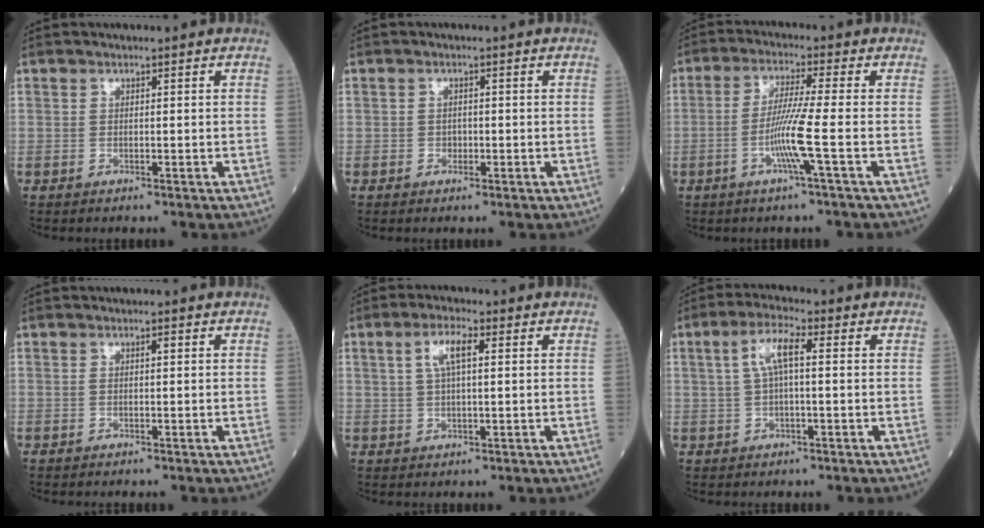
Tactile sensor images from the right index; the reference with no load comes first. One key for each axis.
{"total": 1.1, "fx": -0.4, "fy": 1.0, "fz": 0.5, "tx": -0.004, "ty": 0.004, "tz": -0.005}
{"total": 7.0, "fx": -2.1, "fy": -1.3, "fz": 6.5, "tx": -0.129, "ty": -0.009, "tz": -0.046}
{"total": 0.7, "fx": 0.2, "fy": 0.1, "fz": 0.7, "tx": -0.013, "ty": 0.002, "tz": 0.003}
{"total": 4.6, "fx": 1.5, "fy": 1.0, "fz": 4.2, "tx": -0.088, "ty": 0.012, "tz": 0.031}
{"total": 5.3, "fx": 0.9, "fy": 1.2, "fz": 5.1, "tx": -0.106, "ty": 0.020, "tz": 0.018}